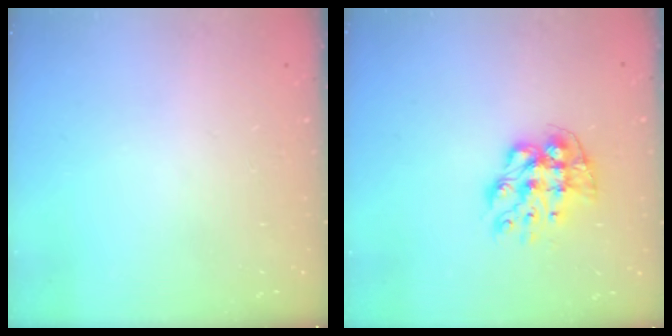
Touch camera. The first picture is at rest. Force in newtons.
{"total": 10.5, "press": 10.4, "slide": 0.9}